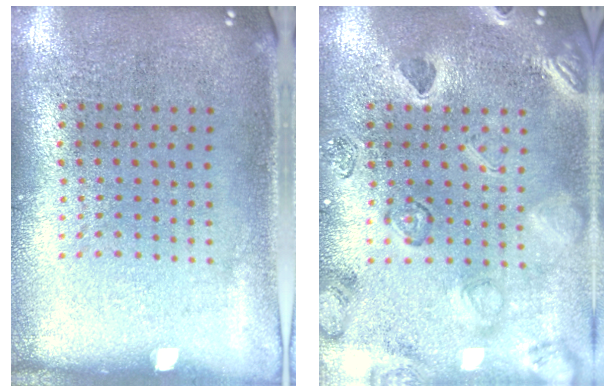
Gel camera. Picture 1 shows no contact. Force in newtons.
{"total": 2.5, "press": 2.3, "slide": 0.8}